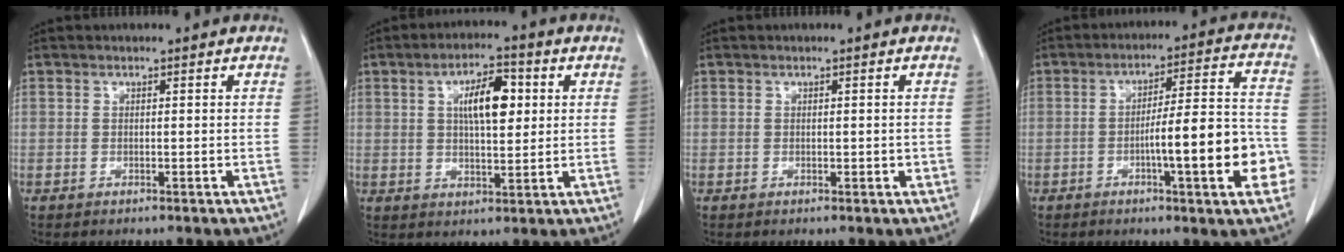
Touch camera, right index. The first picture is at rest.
{"total": 7.9, "force": [2.0, 2.7, 7.2], "torque": [-0.124, 0.011, 0.034]}
{"total": 1.3, "force": [-0.2, 0.6, 1.1], "torque": [-0.015, 0.001, 0.002]}
{"total": 14.3, "force": [-4.3, 1.5, 13.5], "torque": [-0.183, 0.020, -0.059]}